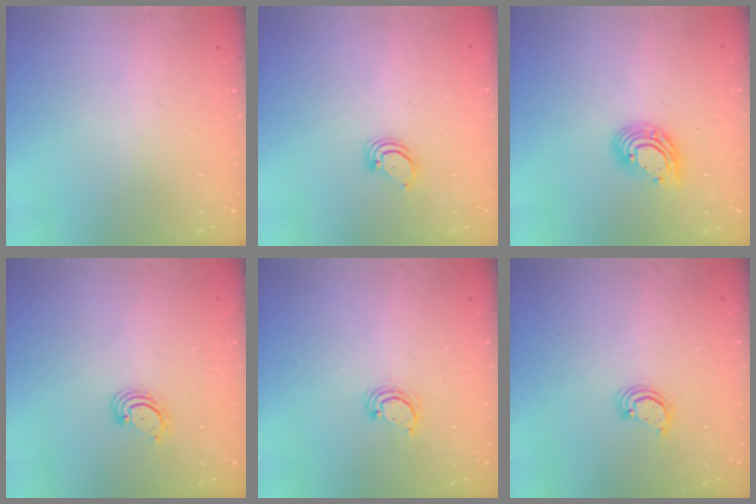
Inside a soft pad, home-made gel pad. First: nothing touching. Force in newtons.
{"total": 2.0, "press": 2.0, "slide": 0.1}
{"total": 10.5, "press": 10.4, "slide": 1.9}
{"total": 3.1, "press": 3.1, "slide": 0.3}
{"total": 3.0, "press": 3.0, "slide": 0.2}
{"total": 2.5, "press": 2.5, "slide": 0.2}